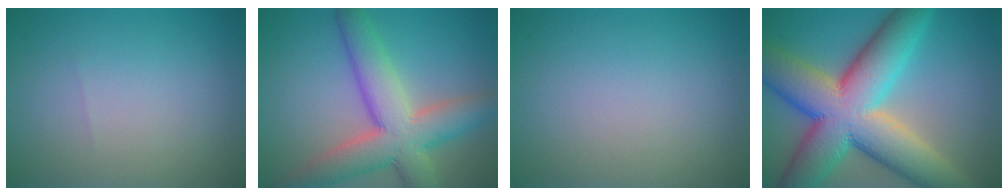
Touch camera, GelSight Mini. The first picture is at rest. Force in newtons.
{"total": 8.5, "press": 8.5, "slide": 0.6}
{"total": 0.0}
{"total": 14.6, "press": 14.6, "slide": 0.7}